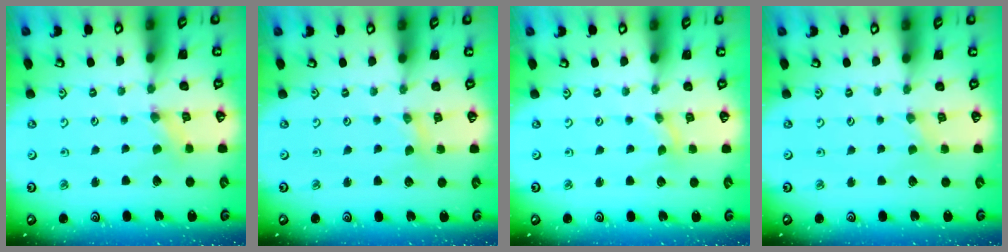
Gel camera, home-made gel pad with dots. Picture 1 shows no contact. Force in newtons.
{"total": 0.7, "press": 0.7, "slide": 0.2}
{"total": 0.0}
{"total": 0.0}